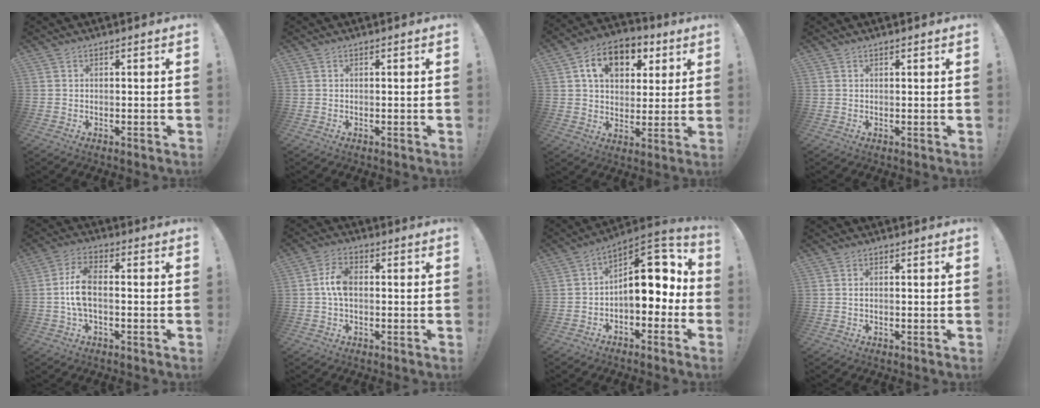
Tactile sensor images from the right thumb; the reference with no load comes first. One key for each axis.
{"total": 0.0}
{"total": 13.0, "fx": 5.7, "fy": 9.2, "fz": 7.2, "tx": -0.108, "ty": -0.015, "tz": 0.105}
{"total": 0.6, "fx": 0.5, "fy": 0.0, "fz": 0.2, "tx": -0.001, "ty": -0.001, "tz": 0.009}
{"total": 8.6, "fx": -0.8, "fy": 3.9, "fz": 7.6, "tx": -0.160, "ty": 0.005, "tz": -0.011}
{"total": 6.4, "fx": 0.1, "fy": 3.7, "fz": 5.2, "tx": -0.098, "ty": 0.008, "tz": 0.001}
{"total": 15.1, "fx": 1.3, "fy": 8.3, "fz": 12.5, "tx": -0.156, "ty": -0.009, "tz": 0.030}
{"total": 0.5, "fx": -0.1, "fy": 0.3, "fz": 0.4, "tx": -0.017, "ty": 0.006, "tz": -0.001}